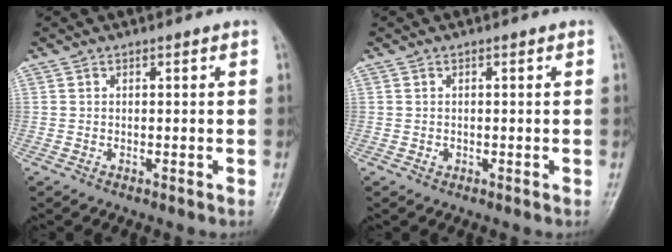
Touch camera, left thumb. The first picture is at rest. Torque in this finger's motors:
{"motor_torque": [0.05, 0.04, 0.31, -0.02, 0.00]}